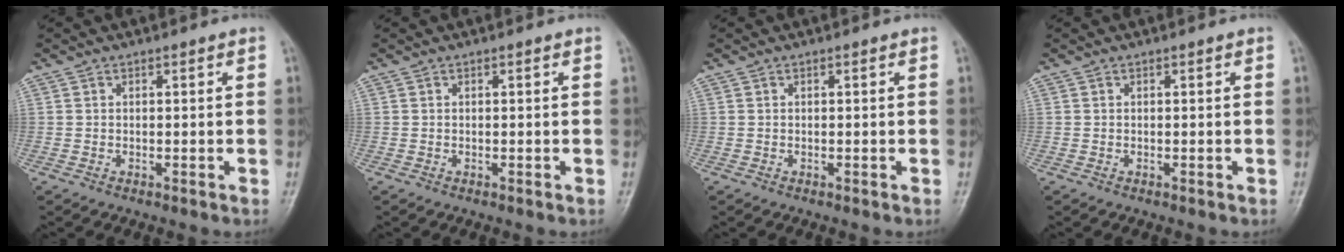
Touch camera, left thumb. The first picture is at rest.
{"total": 0.0}
{"total": 0.0}
{"total": 0.0}